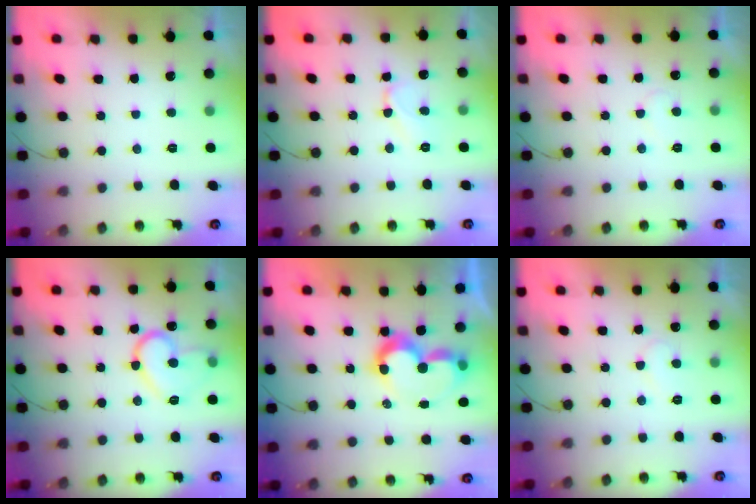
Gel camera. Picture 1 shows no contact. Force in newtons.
{"total": 5.6, "press": 5.6, "slide": 0.3}
{"total": 4.5, "press": 4.5, "slide": 0.3}
{"total": 13.7, "press": 13.6, "slide": 1.4}
{"total": 9.5, "press": 9.5, "slide": 0.9}
{"total": 6.9, "press": 6.9, "slide": 0.5}